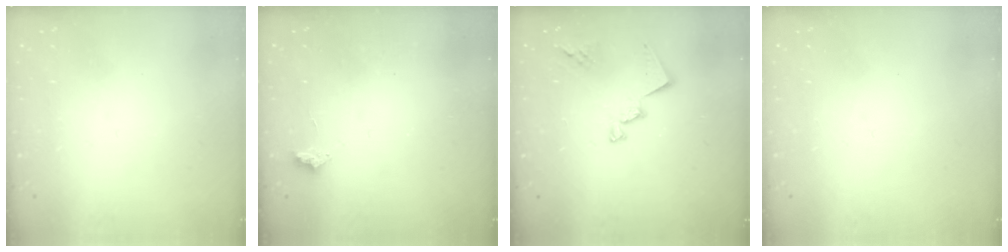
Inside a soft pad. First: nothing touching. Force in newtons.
{"total": 2.5, "press": 2.5, "slide": 0.4}
{"total": 14.0, "press": 13.9, "slide": 0.9}
{"total": 0.0}